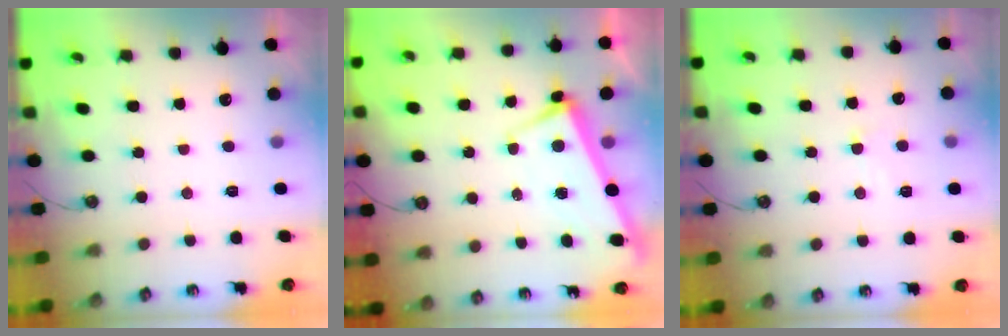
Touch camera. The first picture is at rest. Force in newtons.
{"total": 3.4, "press": 3.3, "slide": 0.5}
{"total": 0.8, "press": 0.6, "slide": 0.5}